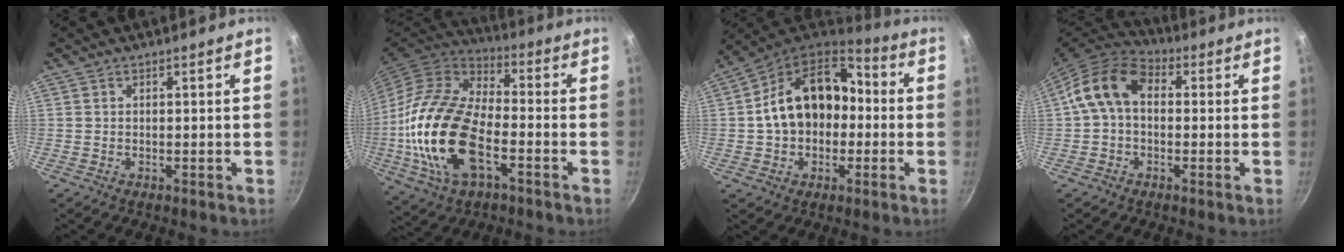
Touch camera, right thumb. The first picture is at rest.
{"total": 23.4, "force": [-5.8, 12.5, 18.9], "torque": [-0.386, 0.018, -0.105]}
{"total": 18.7, "force": [-0.1, 13.1, 13.4], "torque": [-0.180, 0.044, -0.009]}
{"total": 11.5, "force": [0.9, 8.0, 8.2], "torque": [-0.145, 0.033, 0.002]}